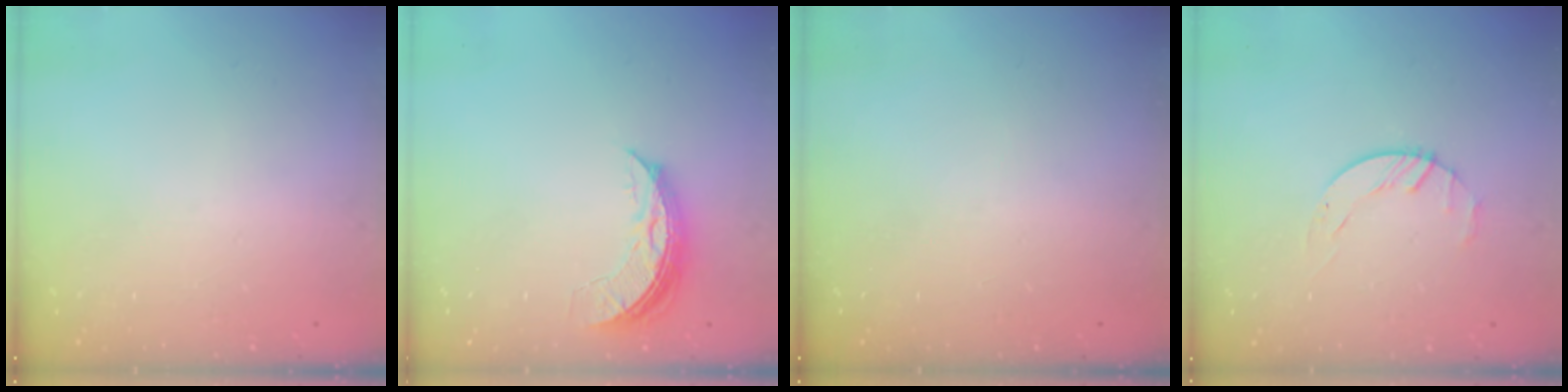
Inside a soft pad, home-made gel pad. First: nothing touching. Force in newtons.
{"total": 7.4, "press": 7.4, "slide": 0.6}
{"total": 0.0}
{"total": 1.8, "press": 1.7, "slide": 0.3}